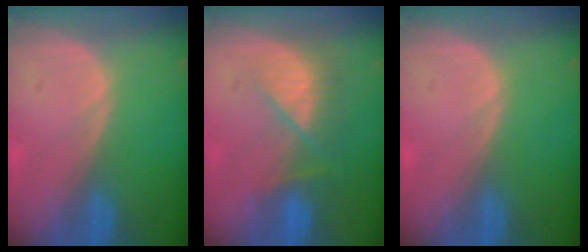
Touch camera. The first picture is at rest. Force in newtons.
{"total": 7.4, "press": 6.6, "slide": 3.3}
{"total": 0.0}